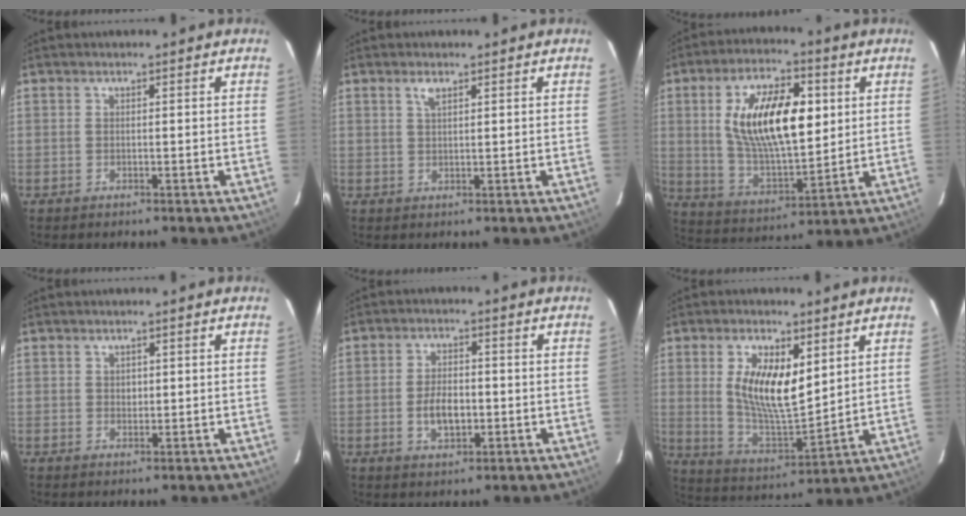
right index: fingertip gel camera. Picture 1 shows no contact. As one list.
[{"total": 1.8, "force": [1.1, 0.7, 1.3], "torque": [-0.025, 0.004, 0.020]}, {"total": 18.5, "force": [4.1, 8.1, 16.1], "torque": [-0.288, 0.012, 0.082]}, {"total": 1.2, "force": [0.4, 1.1, 0.4], "torque": [-0.003, 0.004, 0.008]}, {"total": 5.7, "force": [-1.3, 3.2, 4.6], "torque": [-0.092, 0.000, -0.018]}, {"total": 12.8, "force": [4.0, 5.1, 11.0], "torque": [-0.210, -0.002, 0.084]}]